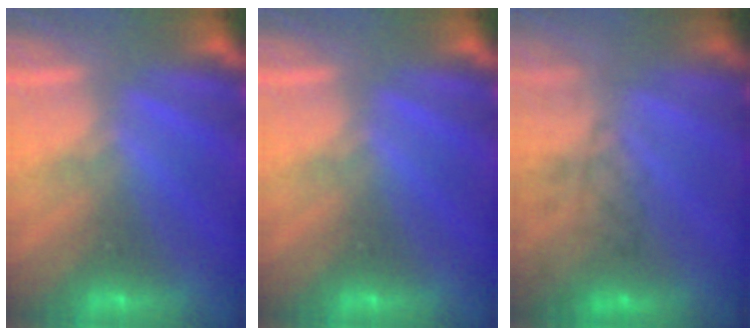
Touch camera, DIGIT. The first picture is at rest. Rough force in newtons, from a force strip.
{"total": 0.0}
{"total": 3.7}